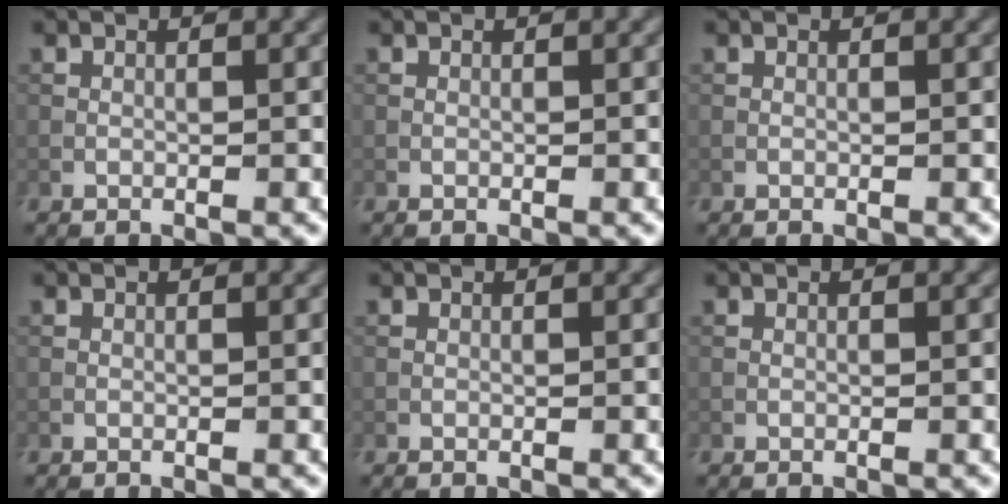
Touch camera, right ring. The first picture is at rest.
{"total": 0.0}
{"total": 0.0}
{"total": 0.0}
{"total": 0.0}
{"total": 0.0}